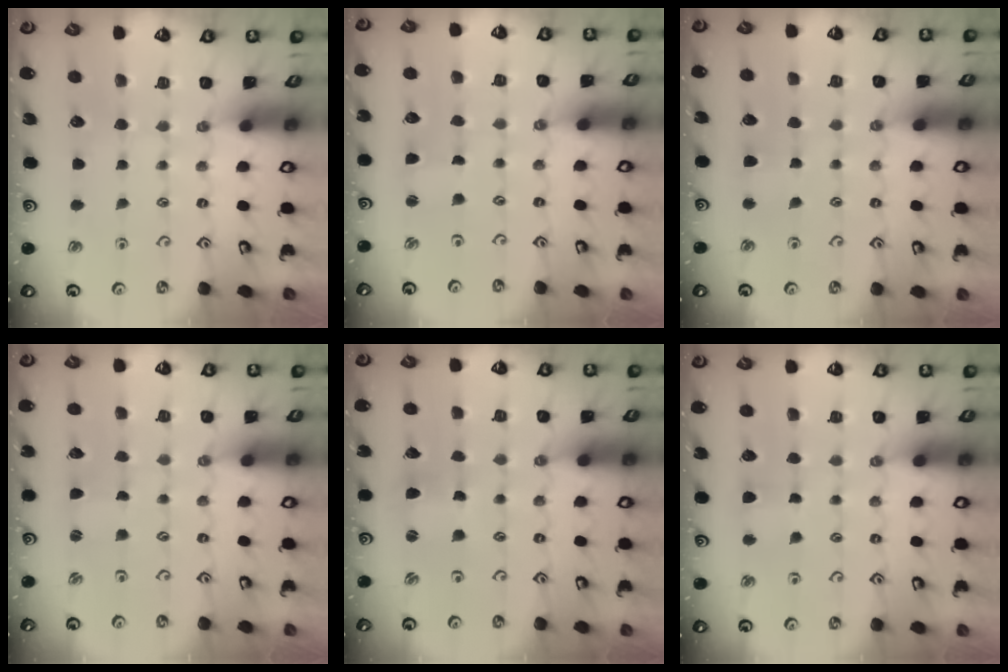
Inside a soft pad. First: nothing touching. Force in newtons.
{"total": 1.6, "press": 1.6, "slide": 0.3}
{"total": 2.7, "press": 2.7, "slide": 0.4}
{"total": 0.0}
{"total": 1.4, "press": 1.4, "slide": 0.3}
{"total": 2.8, "press": 2.8, "slide": 0.5}